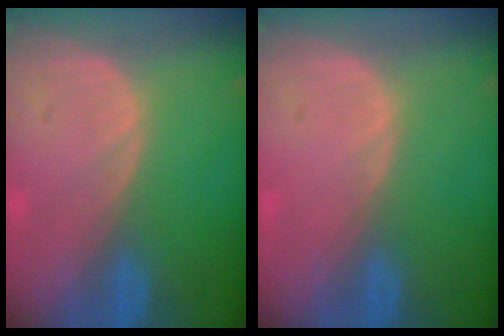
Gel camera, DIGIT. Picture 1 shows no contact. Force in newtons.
{"total": 0.0}